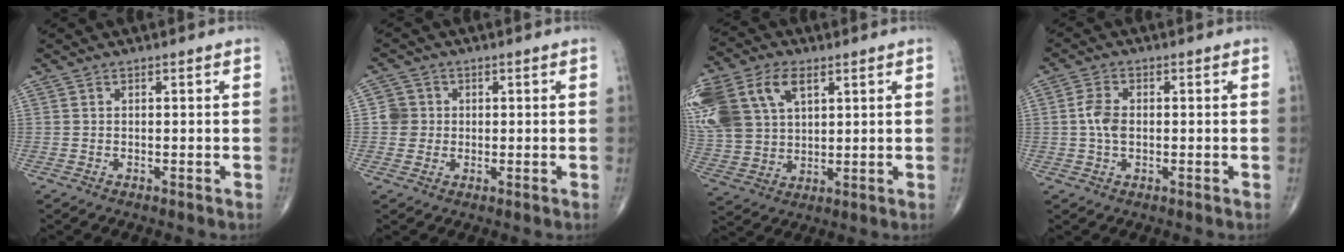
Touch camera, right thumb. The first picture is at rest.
{"total": 3.9, "force": [0.2, 3.8, 0.5], "torque": [0.020, 0.007, -0.001]}
{"total": 22.4, "force": [8.4, 15.2, 14.1], "torque": [-0.348, 0.033, 0.169]}
{"total": 4.5, "force": [0.0, 2.8, 3.5], "torque": [-0.073, 0.006, -0.005]}